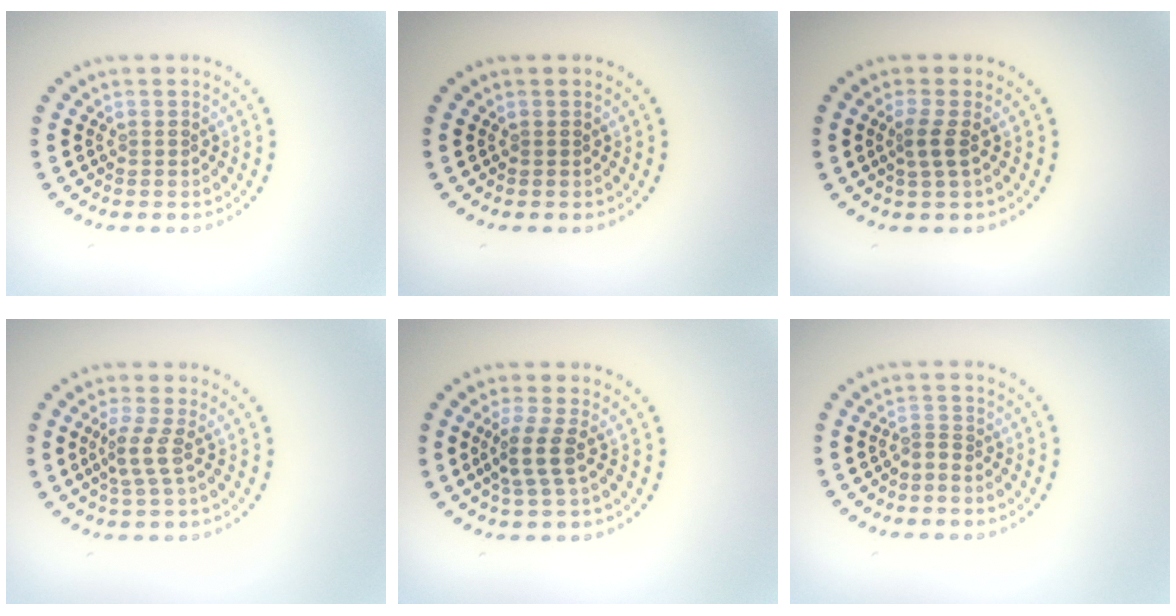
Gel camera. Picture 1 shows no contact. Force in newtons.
{"total": 0.0}
{"total": 1.7, "press": 1.3, "slide": 1.1}
{"total": 2.1, "press": 1.4, "slide": 1.5}
{"total": 2.6, "press": 2.1, "slide": 1.6}
{"total": 0.9, "press": 0.3, "slide": 0.8}